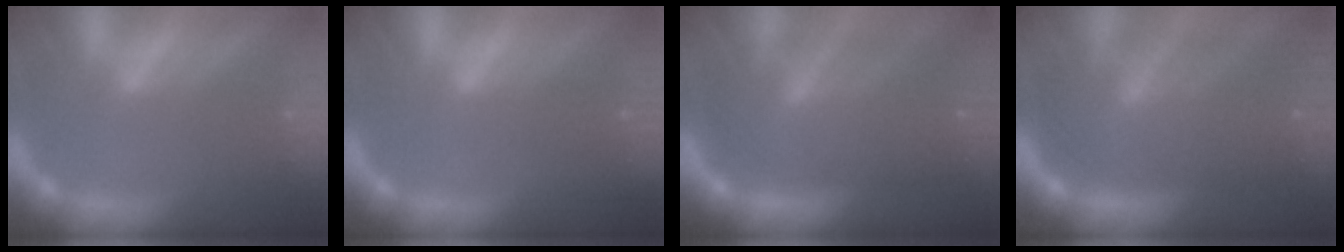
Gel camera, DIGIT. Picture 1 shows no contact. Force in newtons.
{"total": 1.5}
{"total": 9.5}
{"total": 10.0}